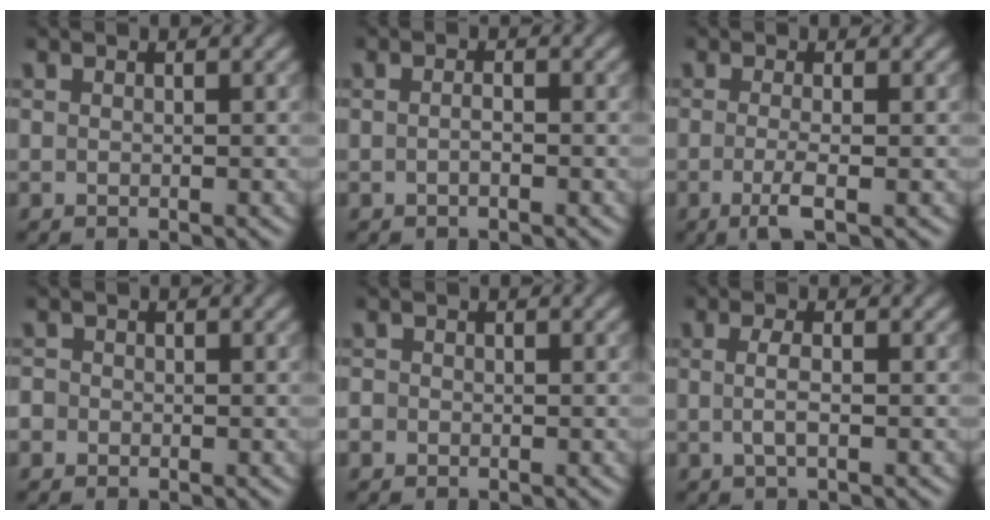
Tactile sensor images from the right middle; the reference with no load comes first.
{"total": 0.8, "force": [-0.3, 0.3, 0.7], "torque": [-0.016, 0.000, -0.005]}
{"total": 2.7, "force": [-0.8, 0.7, 2.5], "torque": [-0.046, -0.007, -0.017]}
{"total": 1.1, "force": [-0.5, 1.0, 0.1], "torque": [0.008, -0.002, -0.011]}
{"total": 0.8, "force": [-0.4, 0.7, 0.1], "torque": [0.003, -0.004, -0.007]}
{"total": 1.9, "force": [-0.1, 0.5, 1.8], "torque": [-0.036, -0.001, -0.006]}